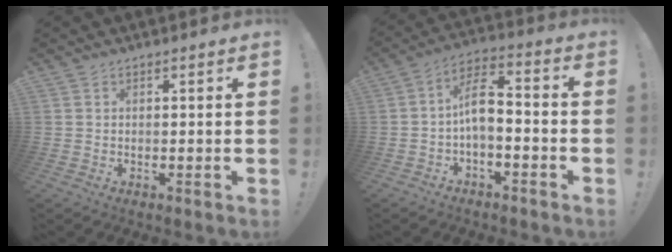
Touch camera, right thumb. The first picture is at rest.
{"total": 9.0, "force": [-1.5, 4.7, 7.5], "torque": [-0.133, 0.014, -0.027]}